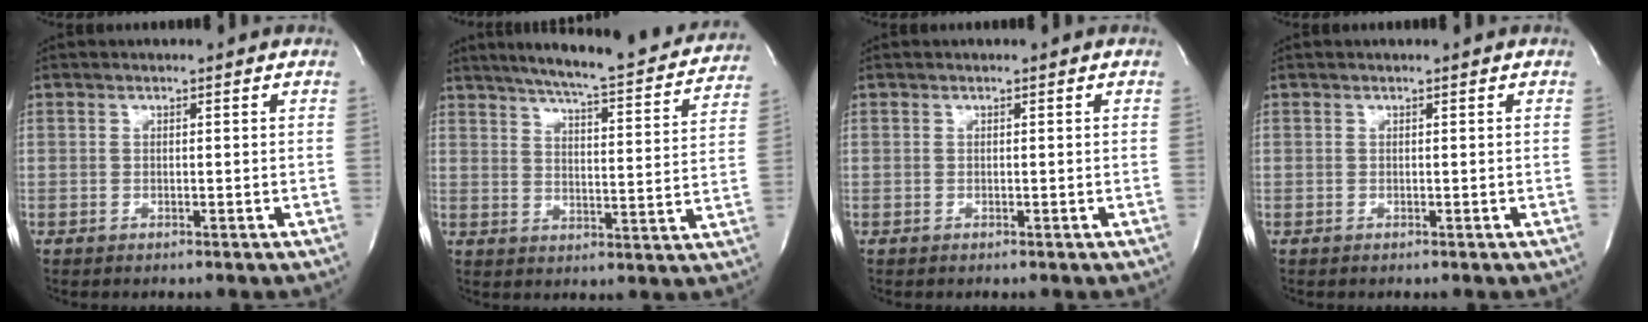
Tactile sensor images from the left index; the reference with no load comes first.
{"total": 21.5, "force": [19.4, 2.2, 9.1], "torque": [-0.139, -0.035, 0.241]}
{"total": 0.0}
{"total": 0.0}